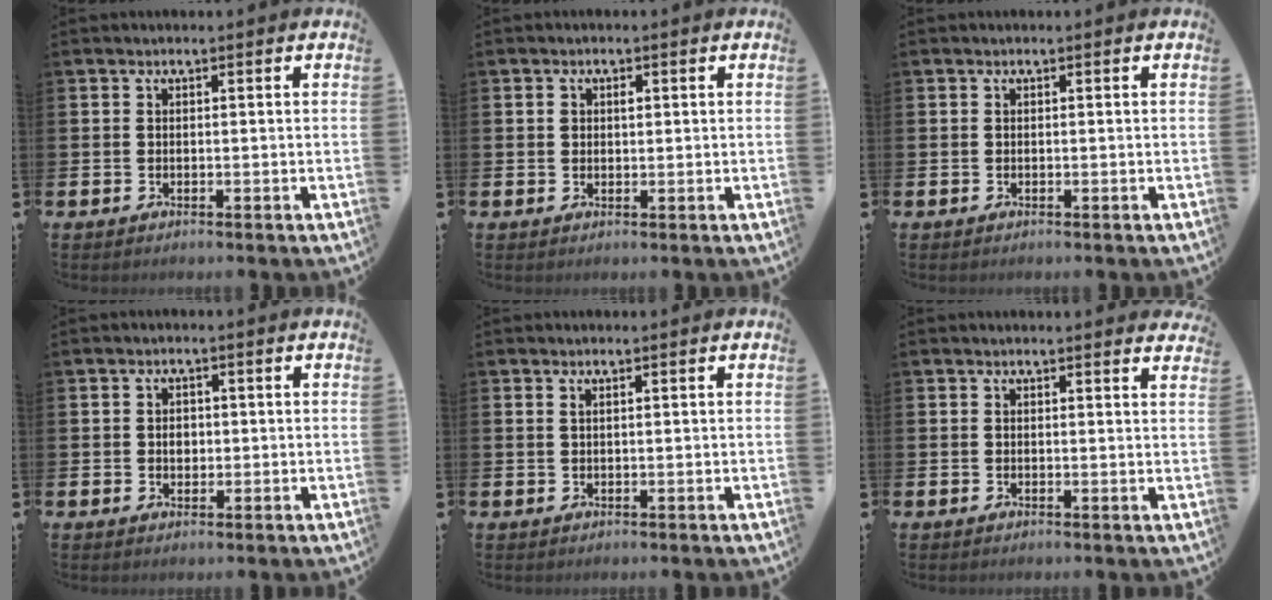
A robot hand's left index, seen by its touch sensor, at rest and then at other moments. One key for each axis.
{"total": 1.1, "fx": 0.5, "fy": 0.8, "fz": 0.5, "tx": 0.006, "ty": -0.001, "tz": 0.004}
{"total": 0.0}
{"total": 1.8, "fx": 0.1, "fy": 1.4, "fz": 1.1, "tx": -0.005, "ty": 0.002, "tz": -0.003}
{"total": 0.7, "fx": 0.6, "fy": 0.0, "fz": 0.4, "tx": -0.007, "ty": 0.000, "tz": 0.010}
{"total": 1.3, "fx": 1.3, "fy": 0.0, "fz": 0.0, "tx": 0.010, "ty": -0.008, "tz": 0.022}